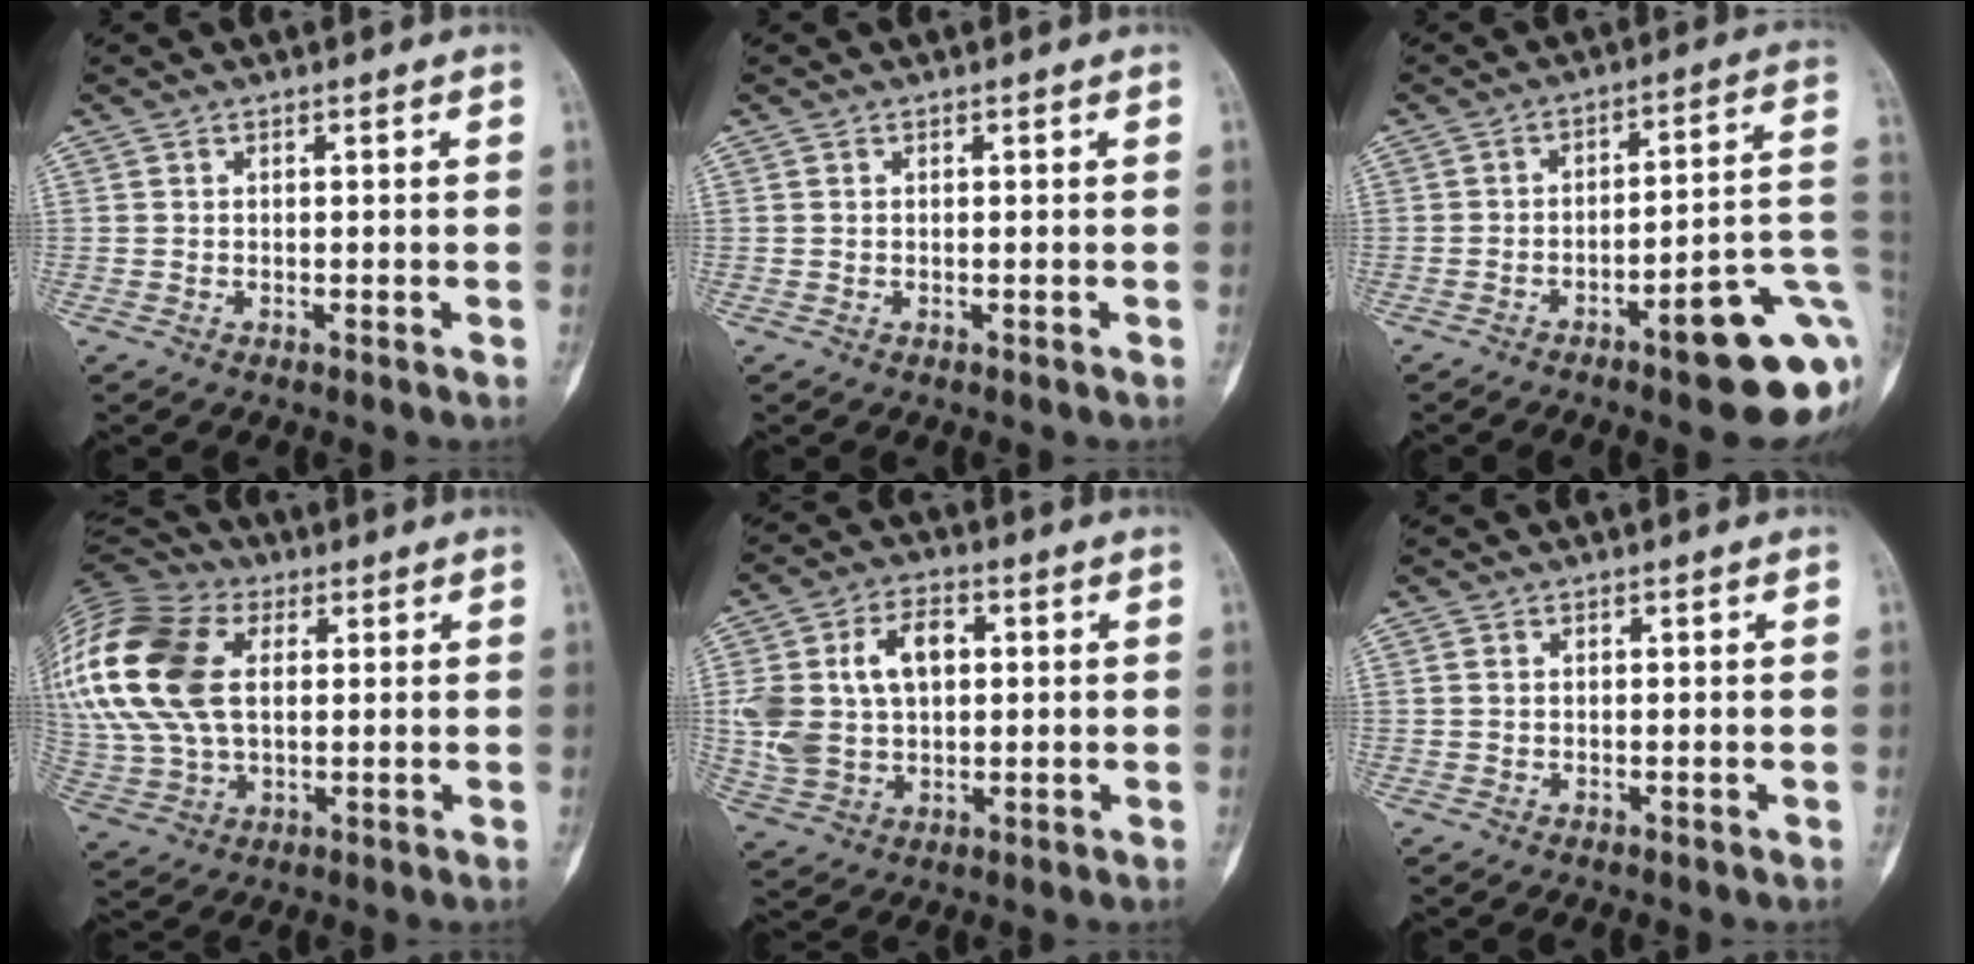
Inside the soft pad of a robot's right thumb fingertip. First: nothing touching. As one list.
[{"total": 0.0}, {"total": 17.7, "force": [-6.4, 4.5, 15.9], "torque": [-0.140, 0.046, -0.076]}, {"total": 26.9, "force": [6.5, 17.3, 19.5], "torque": [-0.469, 0.030, 0.126]}, {"total": 13.4, "force": [2.2, 9.0, 9.8], "torque": [-0.172, 0.013, 0.046]}, {"total": 0.8, "force": [0.2, 0.5, 0.5], "torque": [-0.015, 0.003, 0.006]}]